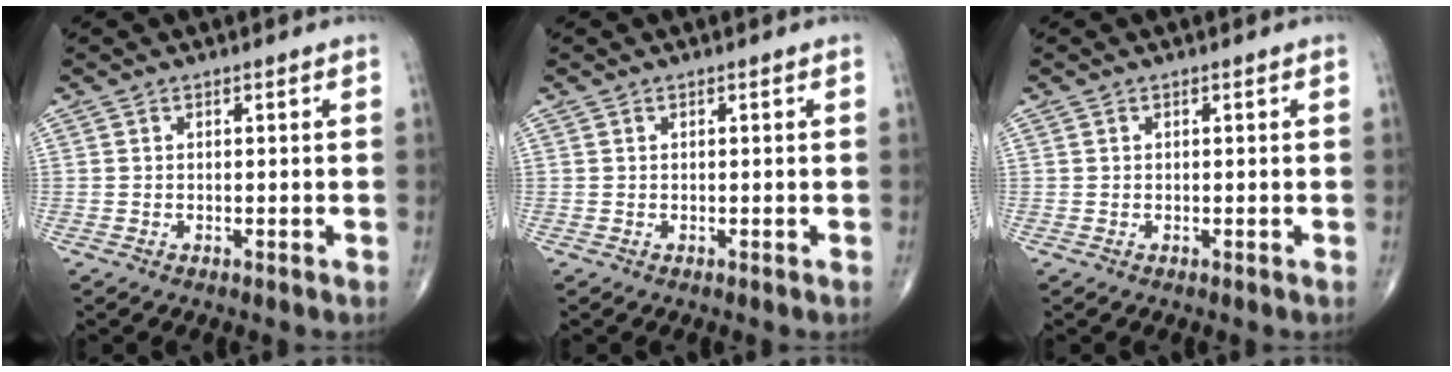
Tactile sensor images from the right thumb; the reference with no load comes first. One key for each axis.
{"total": 0.0}
{"total": 0.0}